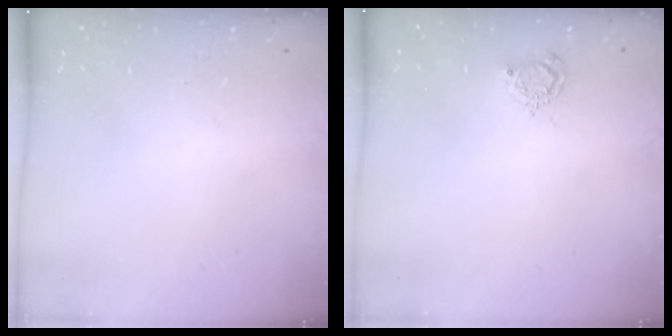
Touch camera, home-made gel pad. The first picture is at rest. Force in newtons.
{"total": 4.7, "press": 4.7, "slide": 0.5}